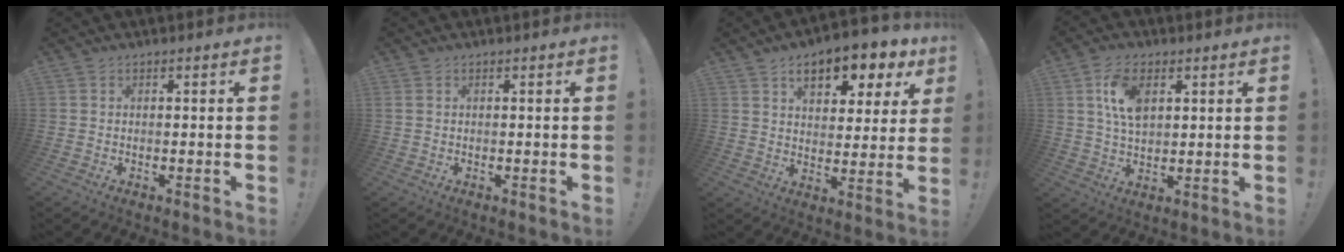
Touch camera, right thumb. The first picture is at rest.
{"total": 0.8, "force": [0.4, 0.5, 0.5], "torque": [-0.013, 0.003, 0.008]}
{"total": 11.4, "force": [6.2, 5.8, 7.6], "torque": [-0.109, -0.035, 0.104]}
{"total": 10.0, "force": [3.7, 6.0, 7.1], "torque": [-0.125, -0.001, 0.068]}